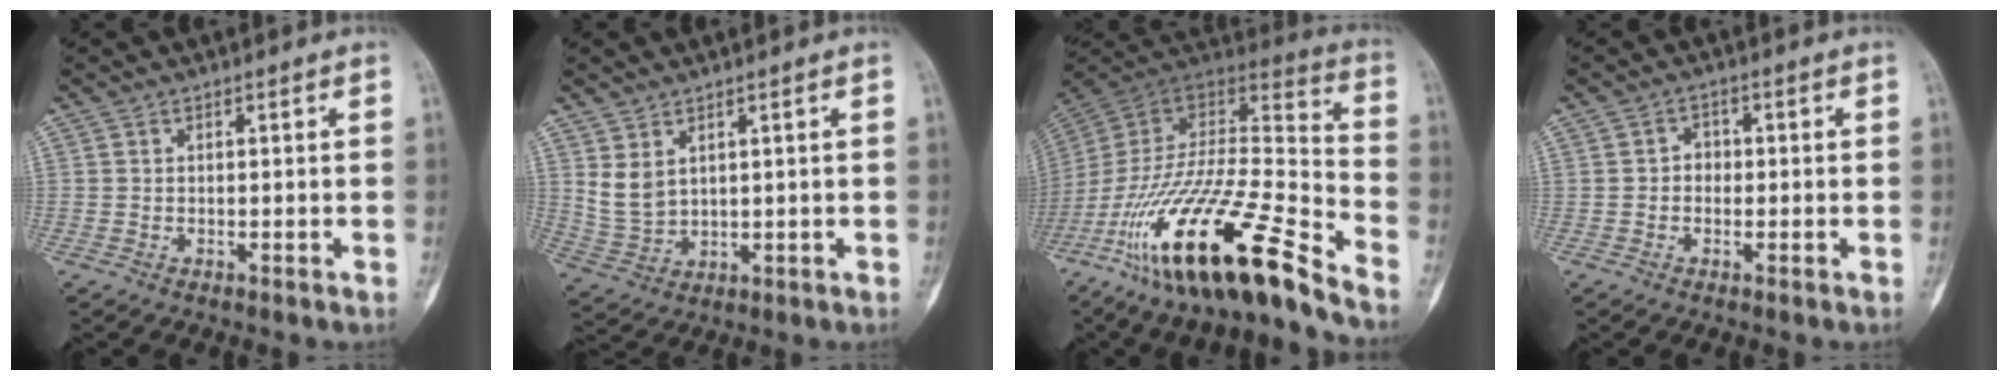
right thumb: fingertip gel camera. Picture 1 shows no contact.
{"total": 5.3, "force": [2.4, 3.3, 3.4], "torque": [-0.060, -0.014, 0.065]}
{"total": 28.6, "force": [-17.7, 6.1, 21.7], "torque": [-0.402, 0.047, -0.310]}
{"total": 2.1, "force": [-0.3, 1.9, 1.0], "torque": [0.005, 0.008, -0.013]}